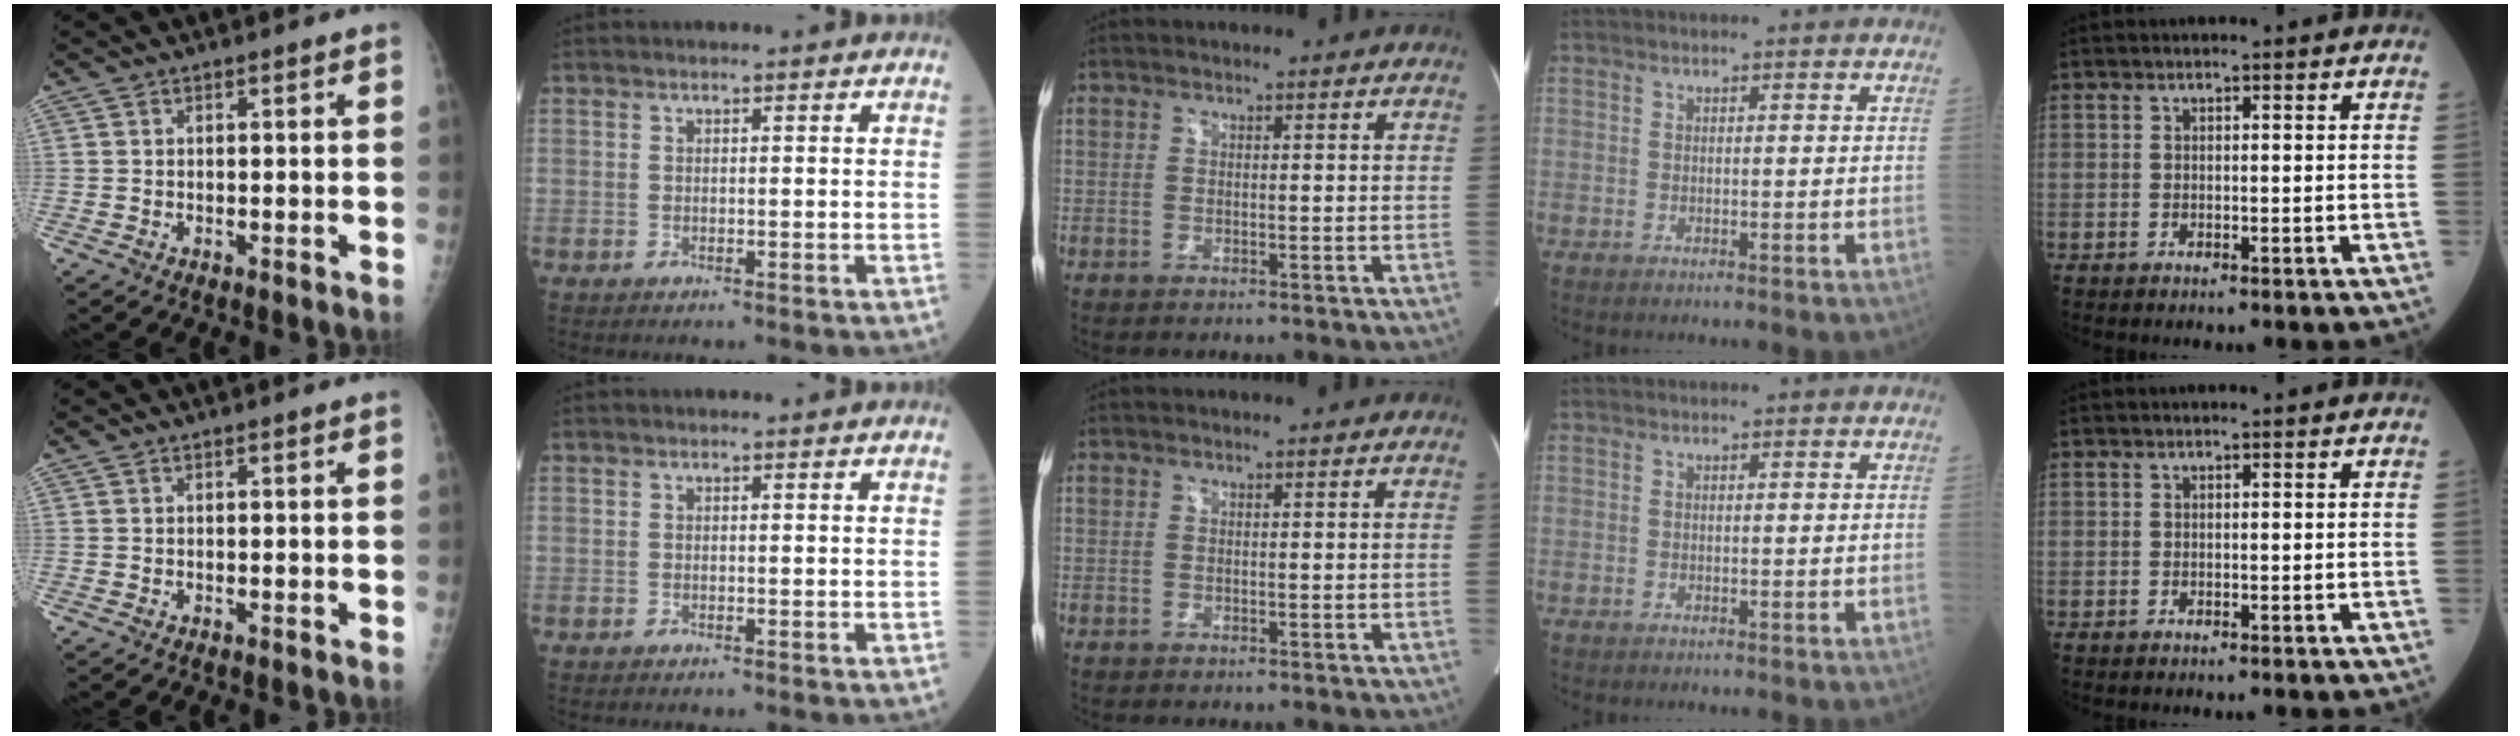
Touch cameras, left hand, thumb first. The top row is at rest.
{}